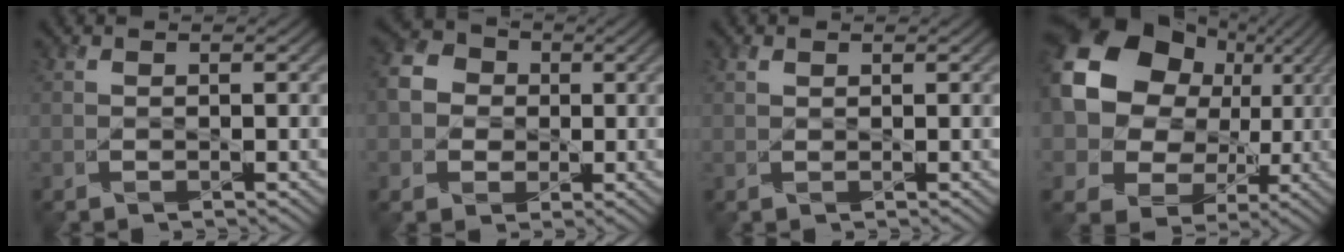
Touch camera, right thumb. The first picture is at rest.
{"total": 6.1, "force": [-0.2, 5.5, 2.8], "torque": [-0.082, -0.001, -0.013]}
{"total": 0.8, "force": [0.6, 0.4, 0.3], "torque": [-0.012, 0.000, 0.012]}
{"total": 17.9, "force": [3.4, 14.9, 9.4], "torque": [-0.221, 0.009, 0.067]}